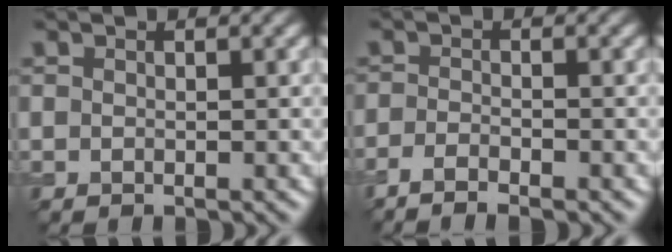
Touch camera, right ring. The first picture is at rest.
{"total": 2.5, "force": [-1.8, 0.4, 1.6], "torque": [-0.036, -0.002, -0.041]}